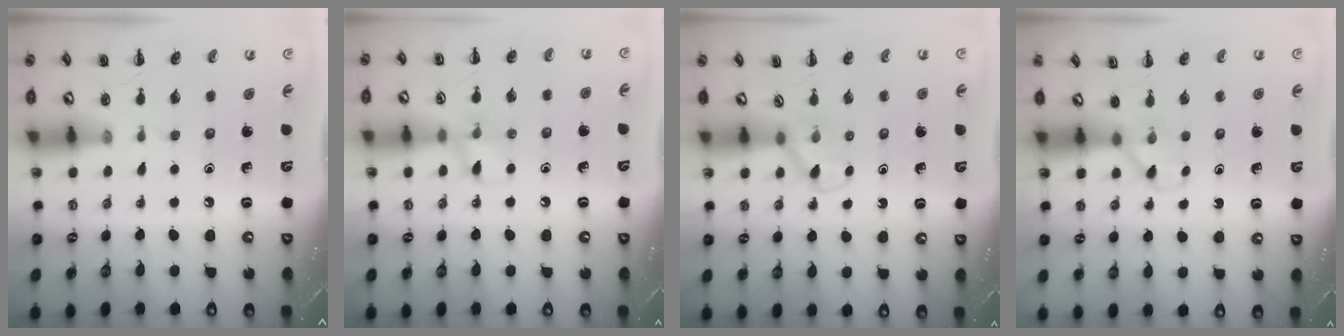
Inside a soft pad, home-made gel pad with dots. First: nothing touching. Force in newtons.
{"total": 7.4, "press": 7.2, "slide": 1.8}
{"total": 2.6, "press": 2.4, "slide": 0.9}
{"total": 2.8, "press": 2.6, "slide": 1.0}